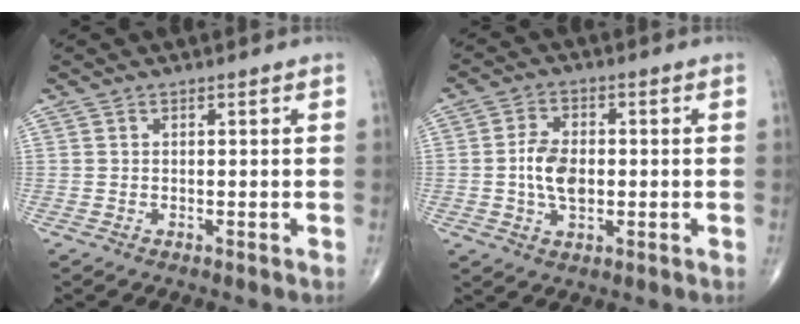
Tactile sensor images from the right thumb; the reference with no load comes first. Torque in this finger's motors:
{"motor_torque": [0.89, 0.87, 0.84, -0.27, 0.03]}